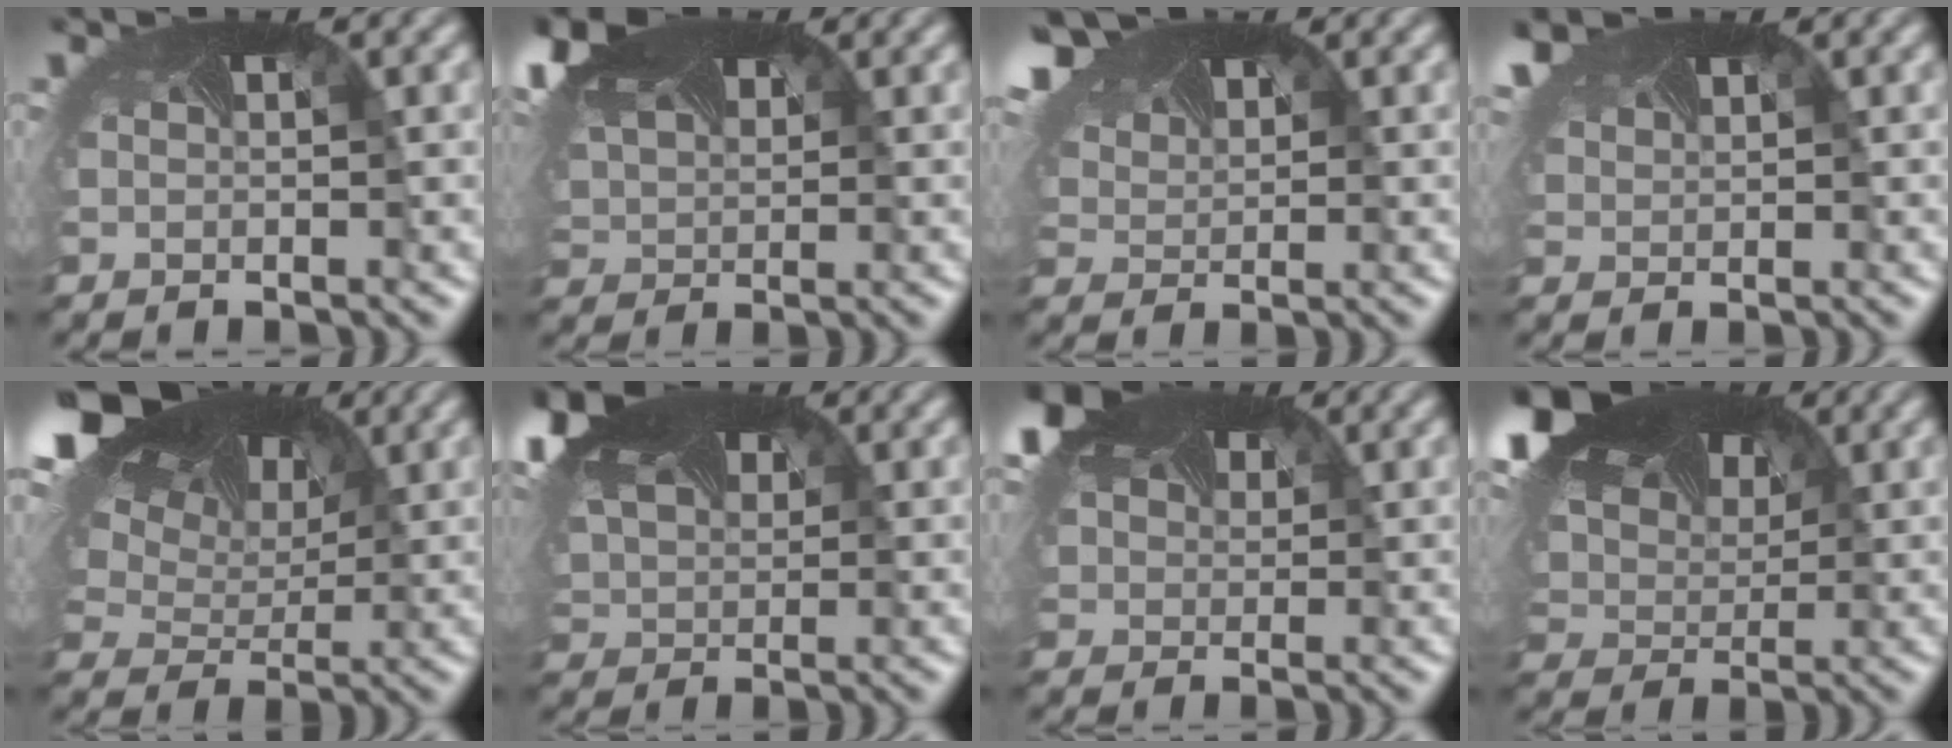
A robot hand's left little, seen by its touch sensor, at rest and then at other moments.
{"total": 8.0, "force": [4.6, 4.6, 4.8], "torque": [-0.146, 0.013, 0.088]}
{"total": 6.4, "force": [4.8, 3.1, 2.9], "torque": [-0.103, 0.009, 0.095]}
{"total": 2.7, "force": [2.3, 1.1, 1.0], "torque": [-0.054, -0.006, 0.049]}
{"total": 14.4, "force": [7.3, 8.7, 8.8], "torque": [-0.216, 0.032, 0.129]}
{"total": 9.8, "force": [4.8, 6.1, 5.8], "torque": [-0.178, 0.015, 0.100]}
{"total": 9.0, "force": [5.2, 5.7, 4.6], "torque": [-0.132, 0.015, 0.093]}
{"total": 15.7, "force": [7.8, 9.4, 9.9], "torque": [-0.244, 0.038, 0.139]}